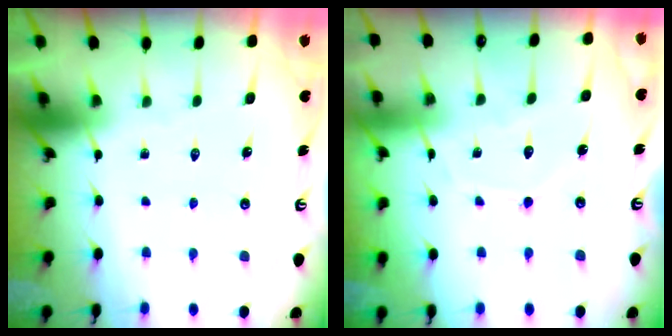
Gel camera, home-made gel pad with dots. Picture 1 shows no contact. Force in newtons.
{"total": 6.0, "press": 6.0, "slide": 0.8}